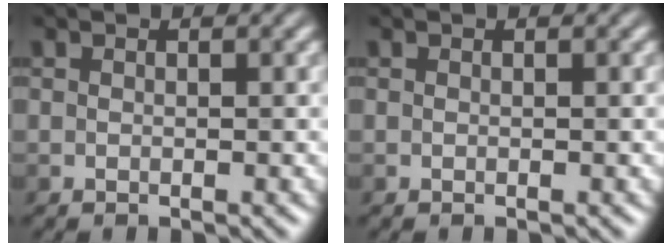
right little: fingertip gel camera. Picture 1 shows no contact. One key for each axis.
{"total": 0.0}